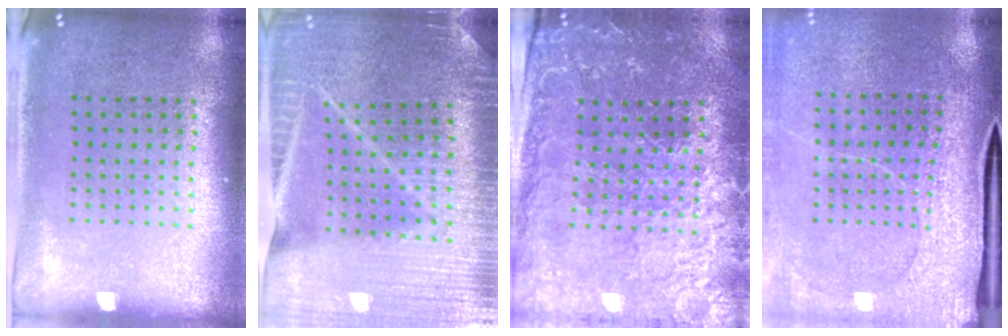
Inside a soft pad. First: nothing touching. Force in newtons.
{"total": 3.3, "press": 3.2, "slide": 0.4}
{"total": 1.7, "press": 1.7, "slide": 0.3}
{"total": 3.0, "press": 2.8, "slide": 1.1}